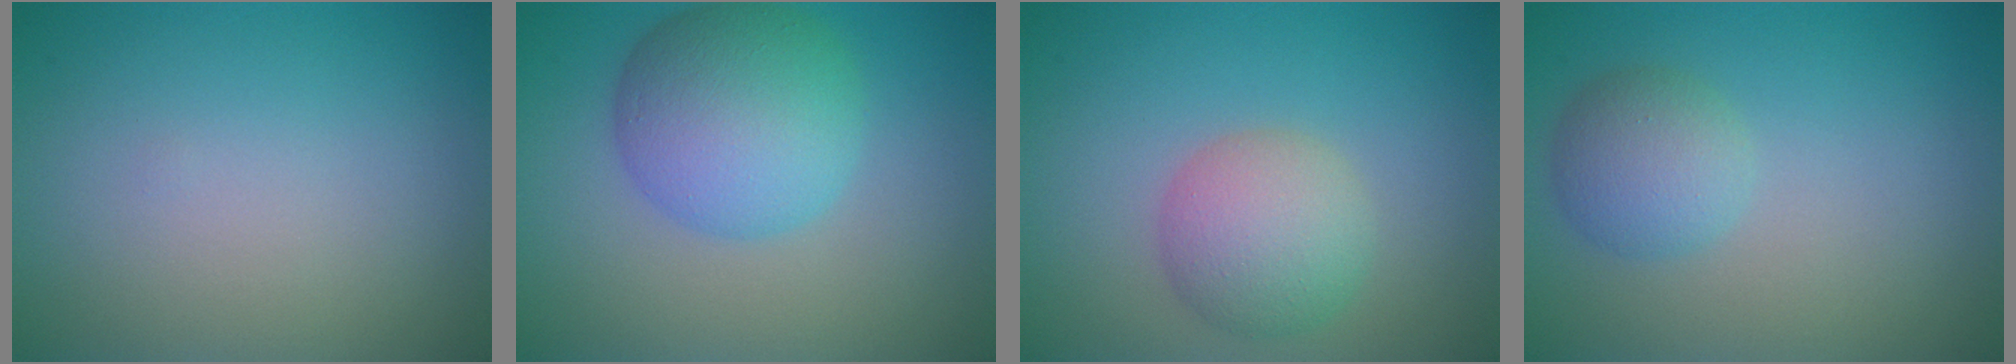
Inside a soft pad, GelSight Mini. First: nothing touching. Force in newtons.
{"total": 7.1, "press": 7.1, "slide": 0.2}
{"total": 4.3, "press": 4.3, "slide": 0.1}
{"total": 2.9, "press": 2.9, "slide": 0.1}